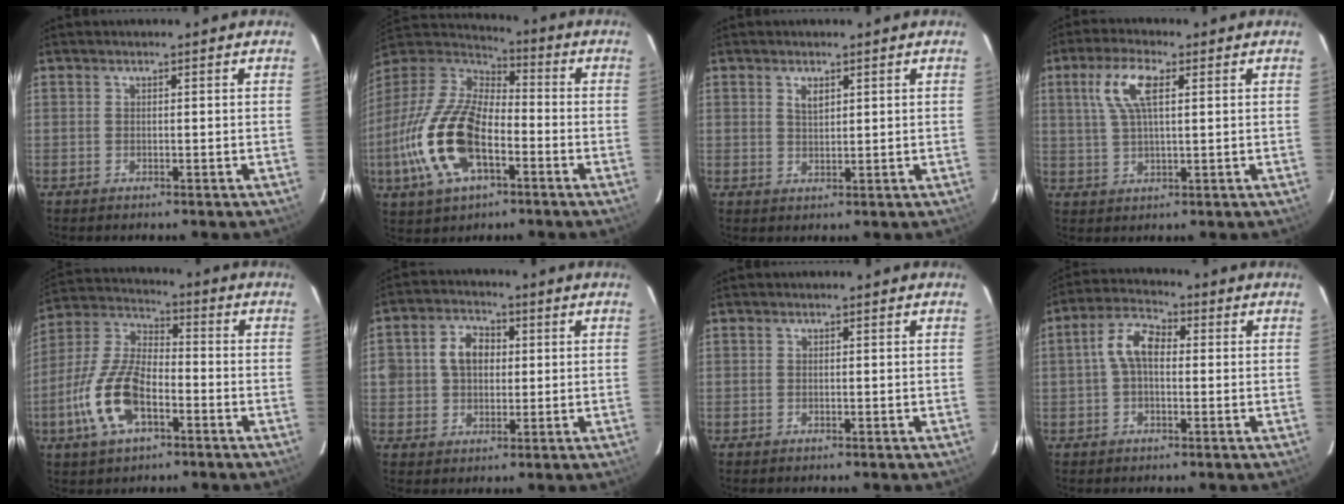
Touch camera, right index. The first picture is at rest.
{"total": 21.3, "force": [-7.0, 10.5, 17.1], "torque": [-0.372, -0.023, -0.134]}
{"total": 2.3, "force": [1.2, 1.2, 1.5], "torque": [-0.025, 0.002, 0.022]}
{"total": 7.8, "force": [2.7, 2.7, 6.8], "torque": [-0.139, 0.013, 0.053]}
{"total": 14.2, "force": [-5.6, 6.7, 11.2], "torque": [-0.247, 0.002, -0.108]}
{"total": 7.0, "force": [1.0, 5.6, 4.1], "torque": [-0.081, 0.024, 0.020]}
{"total": 0.0}
{"total": 6.5, "force": [0.3, 3.7, 5.3], "torque": [-0.109, 0.022, 0.003]}